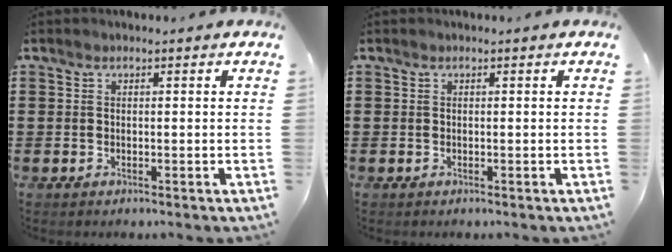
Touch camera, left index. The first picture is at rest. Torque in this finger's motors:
{"motor_torque": [-0.02, -0.01, 0.00, 0.00]}